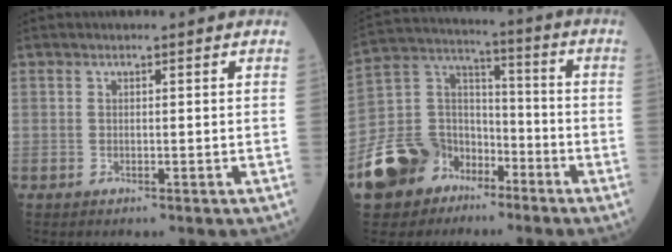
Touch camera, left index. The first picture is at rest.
{"total": 15.0, "force": [-8.7, 10.6, 6.1], "torque": [-0.145, 0.028, -0.156]}